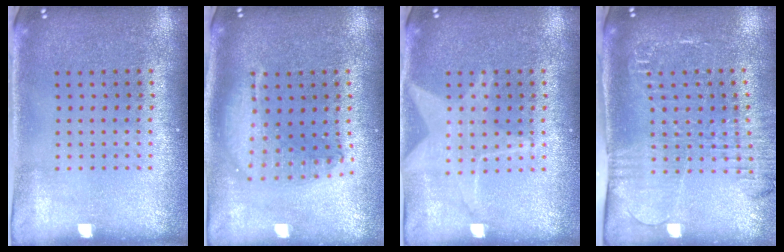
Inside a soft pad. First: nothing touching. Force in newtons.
{"total": 1.7, "press": 1.5, "slide": 0.9}
{"total": 2.4, "press": 2.4, "slide": 0.3}
{"total": 1.9, "press": 1.9, "slide": 0.4}